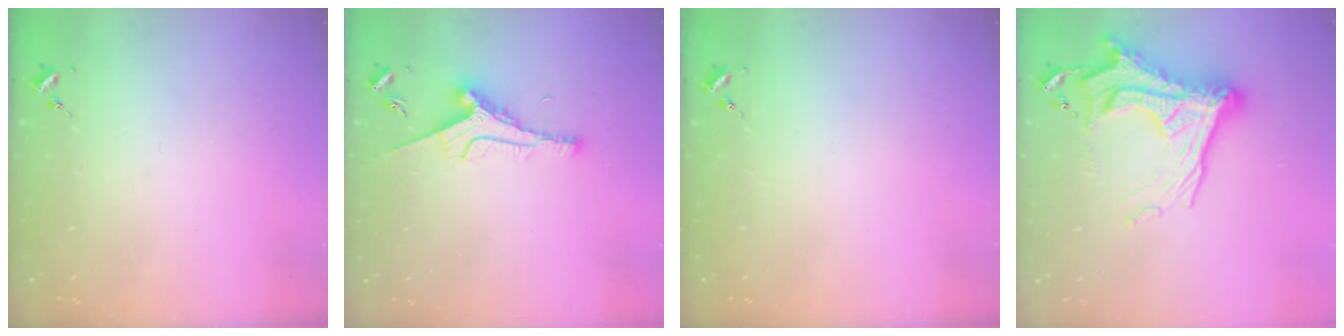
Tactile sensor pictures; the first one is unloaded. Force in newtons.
{"total": 9.3, "press": 9.2, "slide": 1.4}
{"total": 0.0}
{"total": 20.8, "press": 20.7, "slide": 1.7}